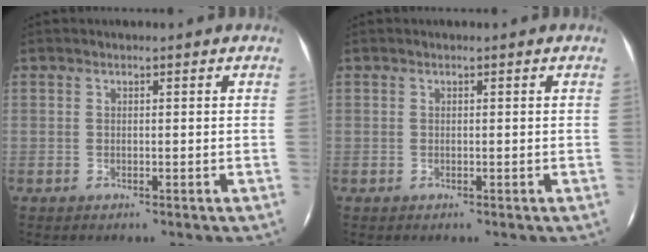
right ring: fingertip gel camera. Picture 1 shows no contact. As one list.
[{"total": 0.0}]